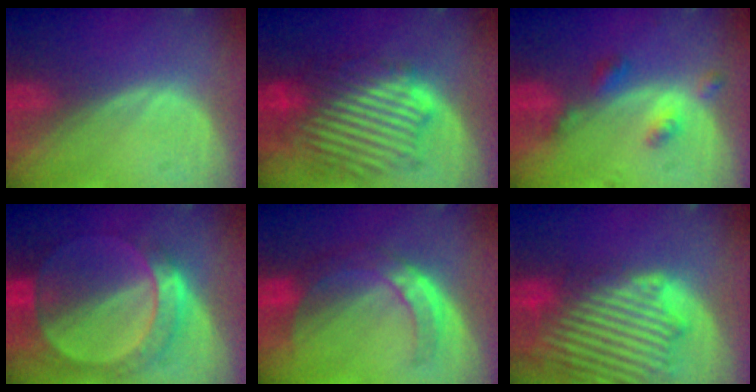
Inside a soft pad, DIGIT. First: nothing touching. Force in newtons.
{"total": 10.0, "press": 10.0, "slide": 0.5}
{"total": 4.4, "press": 3.9, "slide": 2.0}
{"total": 8.2, "press": 7.7, "slide": 2.7}
{"total": 7.7, "press": 6.5, "slide": 4.2}
{"total": 14.2, "press": 12.2, "slide": 7.4}